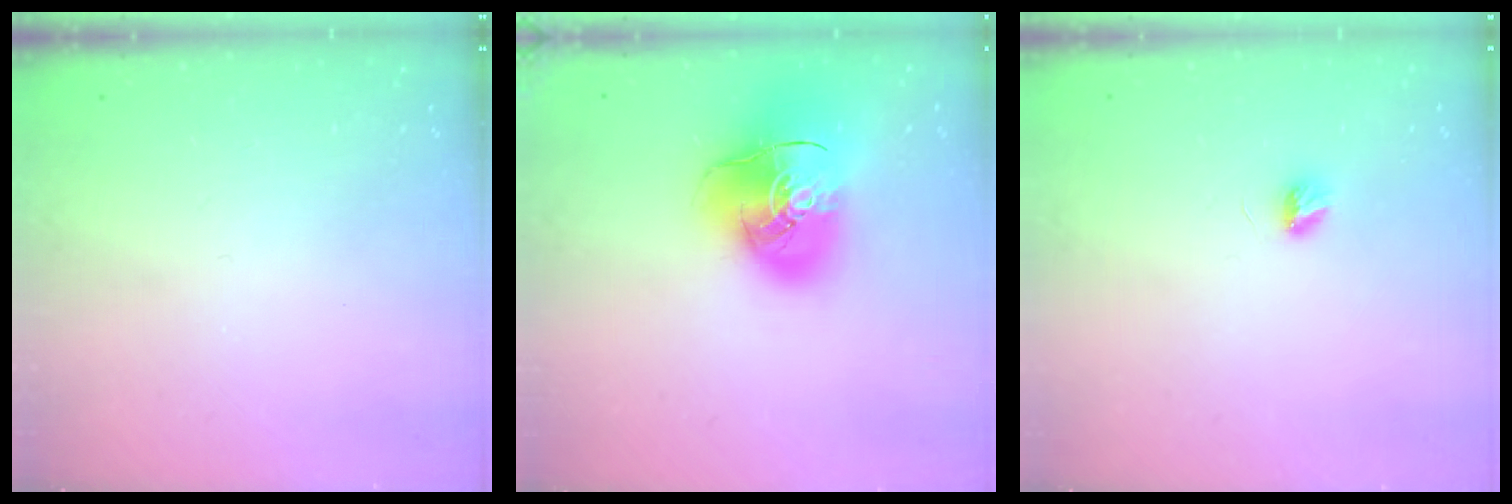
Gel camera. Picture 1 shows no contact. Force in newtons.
{"total": 18.1, "press": 17.9, "slide": 2.7}
{"total": 3.4, "press": 3.4, "slide": 0.4}